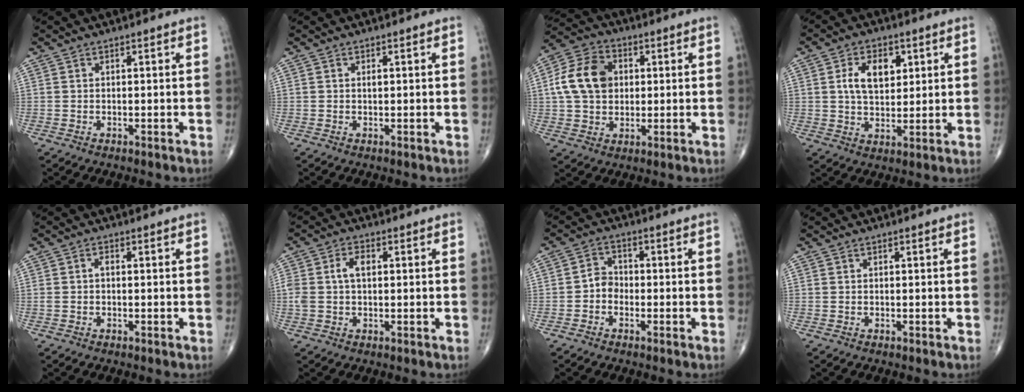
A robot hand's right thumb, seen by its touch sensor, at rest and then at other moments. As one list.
[{"total": 0.6, "force": [0.2, 0.2, 0.5], "torque": [-0.007, 0.000, 0.002]}, {"total": 12.2, "force": [1.7, 9.2, 7.8], "torque": [-0.127, 0.013, 0.024]}, {"total": 8.2, "force": [2.4, 5.0, 6.0], "torque": [-0.080, -0.008, 0.042]}, {"total": 1.2, "force": [-0.1, 0.7, 1.0], "torque": [-0.020, 0.005, -0.002]}, {"total": 4.6, "force": [0.7, 2.7, 3.7], "torque": [-0.089, 0.016, 0.013]}, {"total": 3.3, "force": [-1.2, 2.7, 1.5], "torque": [-0.008, 0.015, -0.032]}, {"total": 0.0}]